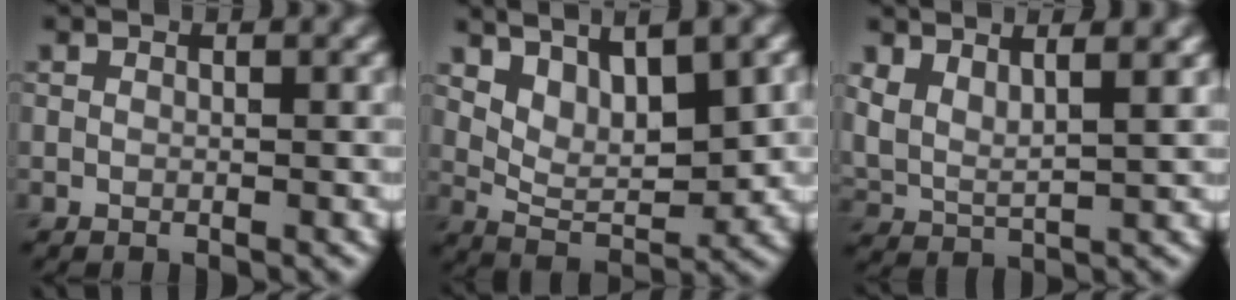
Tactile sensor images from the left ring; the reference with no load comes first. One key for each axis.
{"total": 6.1, "fx": 3.3, "fy": 2.2, "fz": 4.7, "tx": -0.082, "ty": -0.007, "tz": 0.065}
{"total": 3.9, "fx": 2.7, "fy": 1.4, "fz": 2.5, "tx": -0.046, "ty": 0.001, "tz": 0.053}